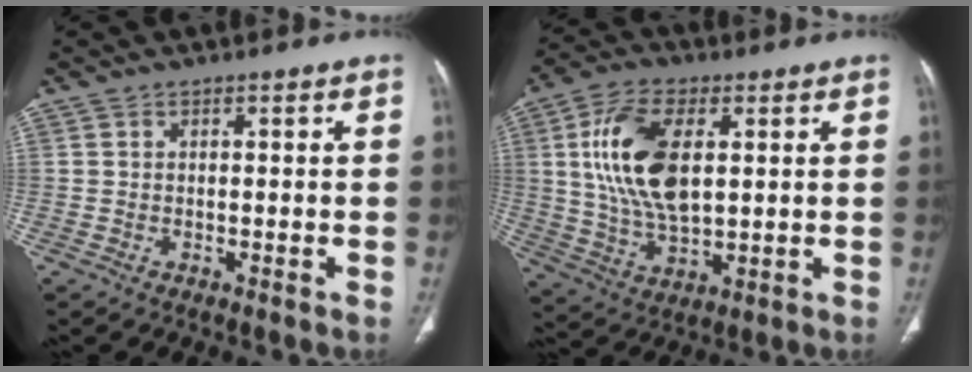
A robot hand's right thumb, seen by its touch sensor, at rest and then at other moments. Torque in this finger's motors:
{"motor_torque": [2.56, 2.45, 1.91, -0.03, 0.21]}